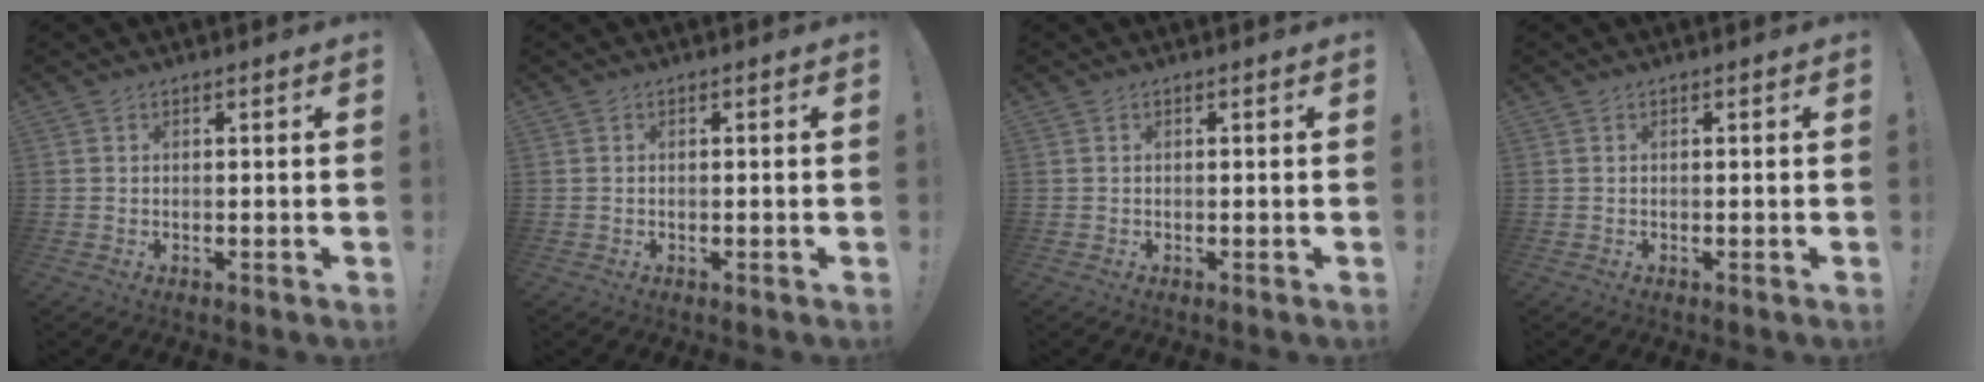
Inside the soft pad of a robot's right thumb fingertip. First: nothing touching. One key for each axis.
{"total": 0.0}
{"total": 0.0}
{"total": 0.0}